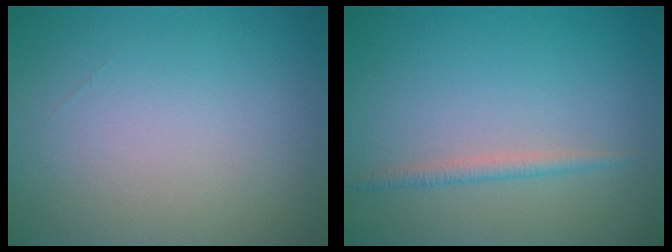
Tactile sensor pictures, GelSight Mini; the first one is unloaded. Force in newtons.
{"total": 1.2, "press": 1.2, "slide": 0.1}